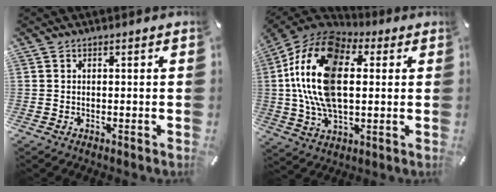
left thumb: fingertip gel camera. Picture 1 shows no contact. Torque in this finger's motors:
{"motor_torque": [2.51, 2.50, 1.95, -0.82, 0.96]}